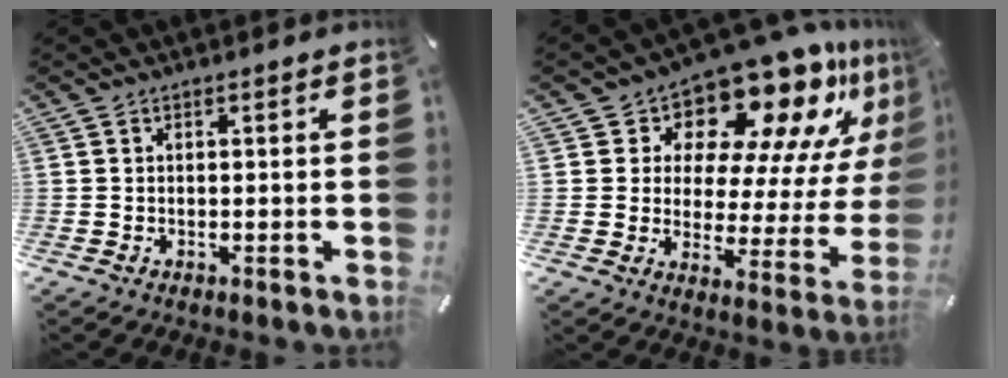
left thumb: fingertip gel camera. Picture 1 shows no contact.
{"total": 16.3, "force": [13.2, 6.8, 6.7], "torque": [-0.094, -0.128, 0.216]}